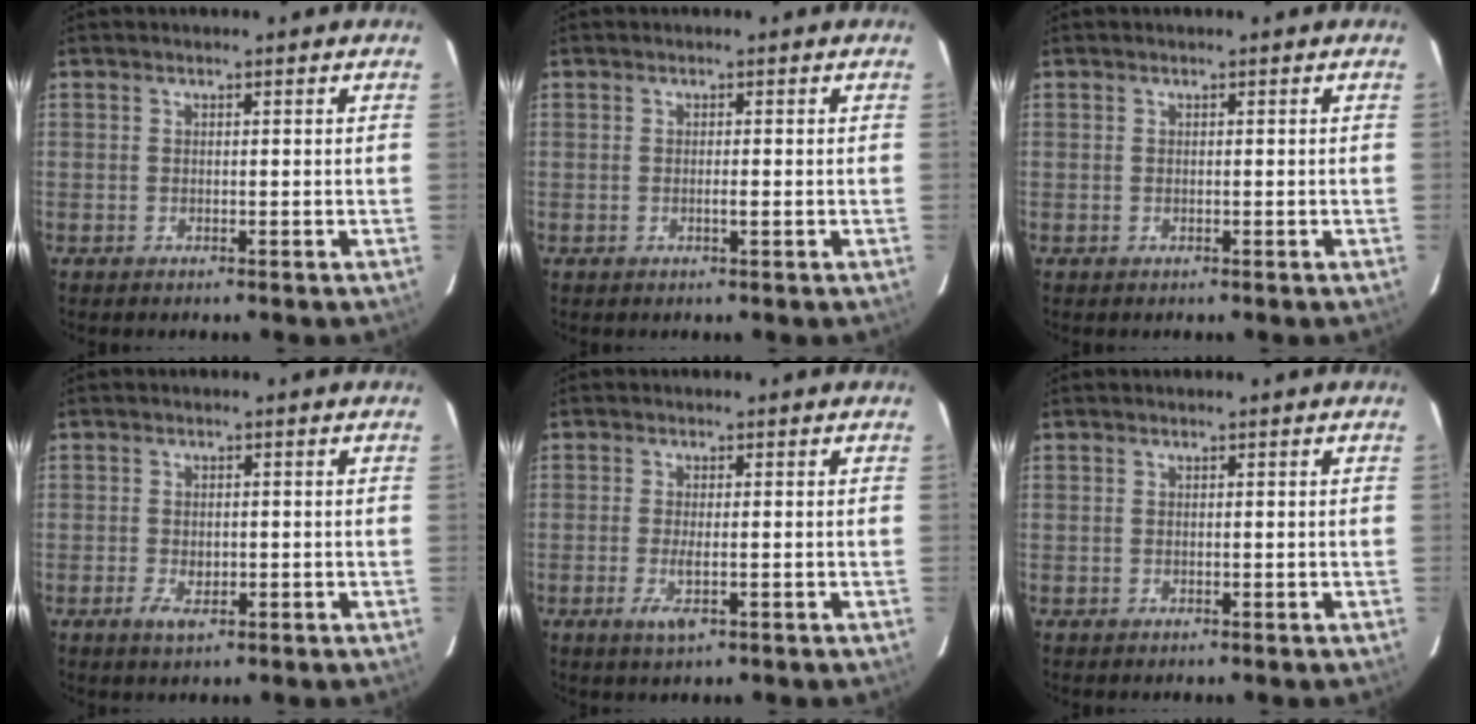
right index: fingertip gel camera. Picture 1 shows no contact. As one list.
[{"total": 0.7, "force": [-0.2, -0.1, 0.7], "torque": [-0.015, 0.000, -0.003]}, {"total": 0.0}, {"total": 2.5, "force": [-0.9, 1.3, 2.0], "torque": [-0.037, 0.001, -0.010]}, {"total": 2.9, "force": [-1.1, 0.5, 2.6], "torque": [-0.052, -0.006, -0.016]}, {"total": 0.0}]